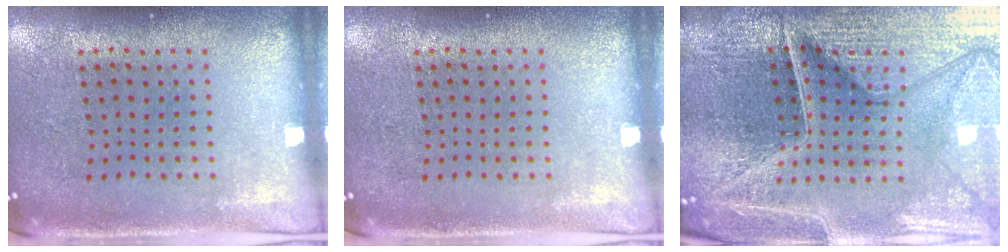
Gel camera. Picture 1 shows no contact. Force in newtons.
{"total": 0.0}
{"total": 6.9, "press": 6.1, "slide": 3.2}